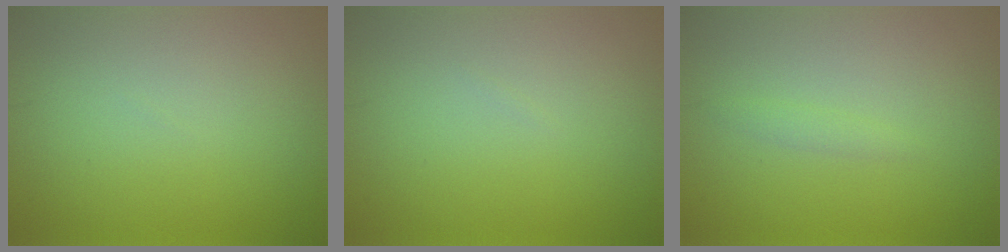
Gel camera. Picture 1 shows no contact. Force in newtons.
{"total": 0.0}
{"total": 0.8, "press": 0.8, "slide": 0.0}